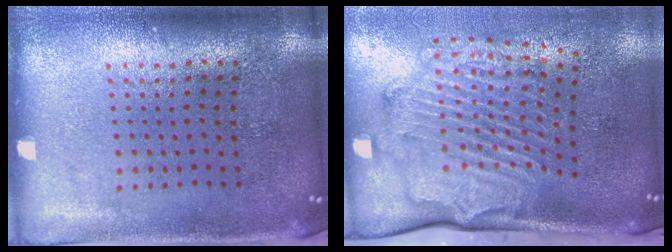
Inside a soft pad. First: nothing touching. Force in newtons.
{"total": 2.4, "press": 2.2, "slide": 0.9}